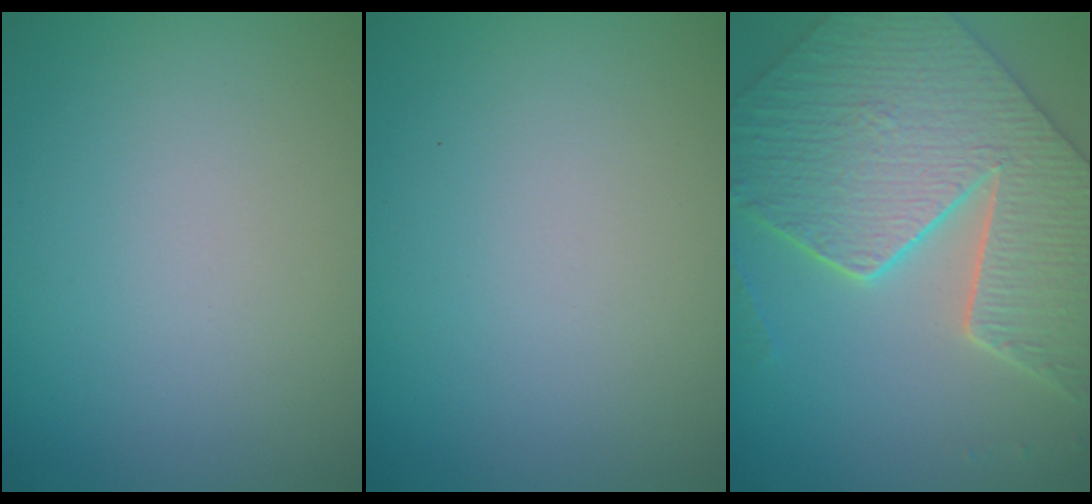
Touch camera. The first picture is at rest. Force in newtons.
{"total": 0.0}
{"total": 8.2, "press": 6.8, "slide": 4.5}